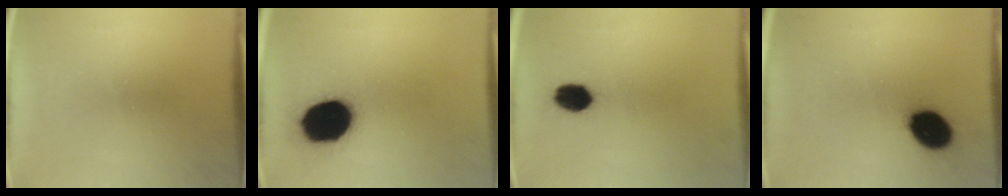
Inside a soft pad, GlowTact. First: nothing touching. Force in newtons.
{"total": 19.1}
{"total": 5.8}
{"total": 11.4}